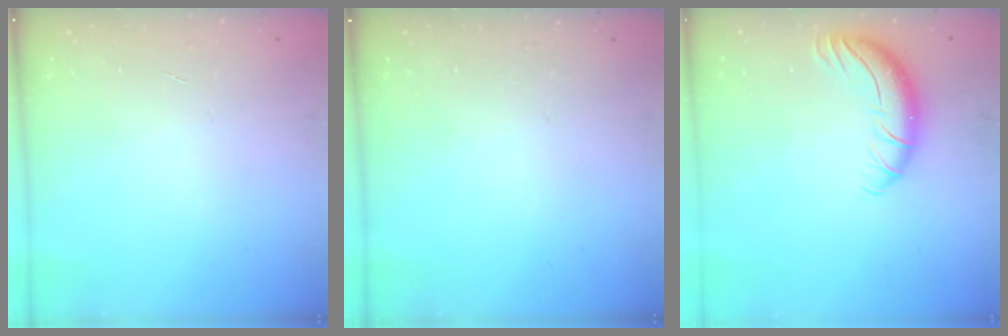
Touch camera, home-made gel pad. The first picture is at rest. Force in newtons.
{"total": 0.0}
{"total": 9.8, "press": 9.5, "slide": 2.4}